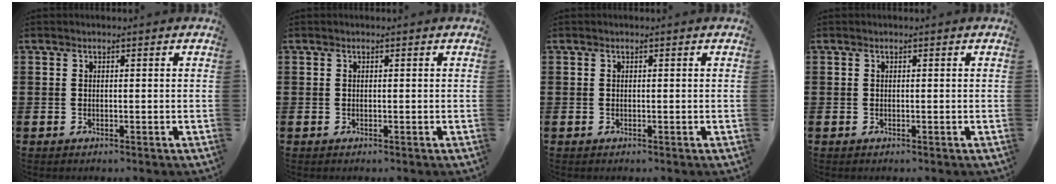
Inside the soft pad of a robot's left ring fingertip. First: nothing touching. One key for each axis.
{"total": 0.0}
{"total": 0.0}
{"total": 0.0}